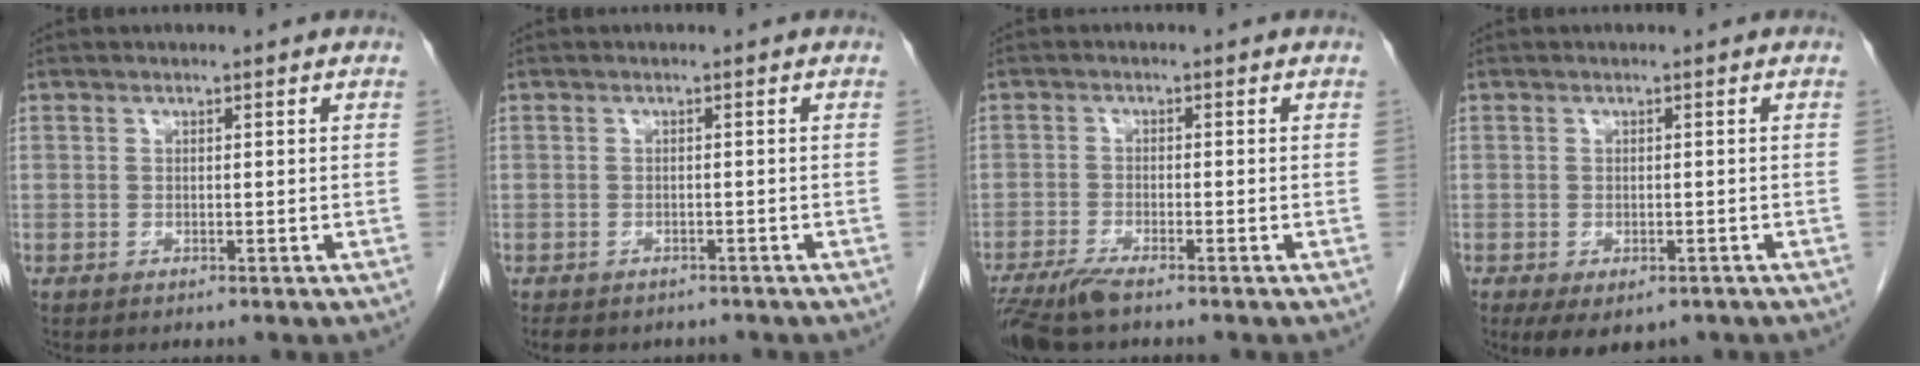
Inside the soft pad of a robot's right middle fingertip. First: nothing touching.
{"total": 6.0, "force": [-5.1, 2.7, 1.9], "torque": [-0.025, 0.000, -0.063]}
{"total": 5.4, "force": [-4.2, 0.5, 3.3], "torque": [-0.064, -0.014, -0.078]}
{"total": 5.6, "force": [-3.6, 2.9, 3.2], "torque": [-0.041, -0.007, -0.048]}